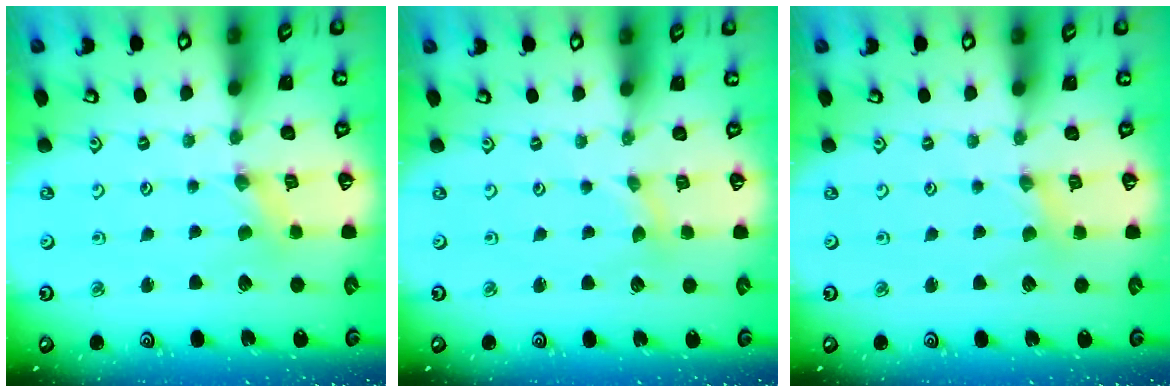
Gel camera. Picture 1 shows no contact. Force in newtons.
{"total": 0.0}
{"total": 0.9, "press": 0.8, "slide": 0.2}